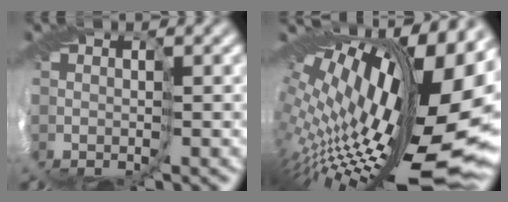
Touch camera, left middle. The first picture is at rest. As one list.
[{"total": 15.3, "force": [2.4, 6.2, 13.8], "torque": [-0.215, -0.020, 0.056]}]